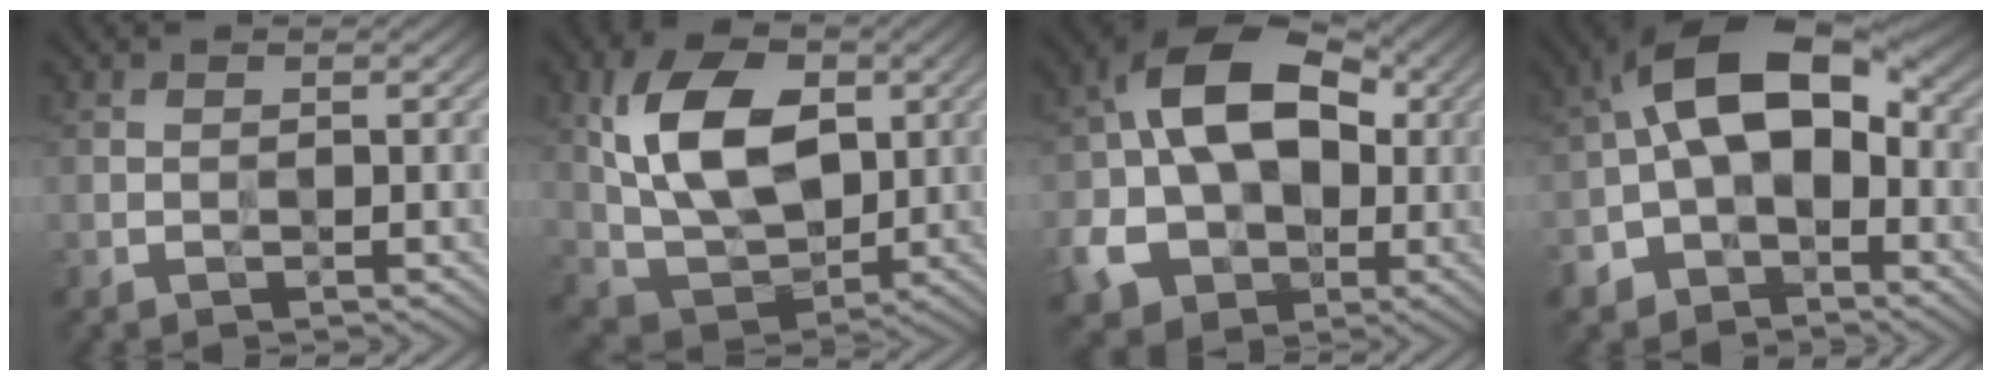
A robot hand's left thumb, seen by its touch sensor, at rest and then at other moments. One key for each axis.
{"total": 12.5, "fx": 2.8, "fy": 8.0, "fz": 9.2, "tx": -0.188, "ty": 0.003, "tz": 0.051}
{"total": 15.7, "fx": -0.2, "fy": 11.6, "fz": 10.6, "tx": -0.198, "ty": 0.001, "tz": -0.007}
{"total": 13.9, "fx": -1.6, "fy": 8.8, "fz": 10.7, "tx": -0.186, "ty": 0.019, "tz": -0.043}